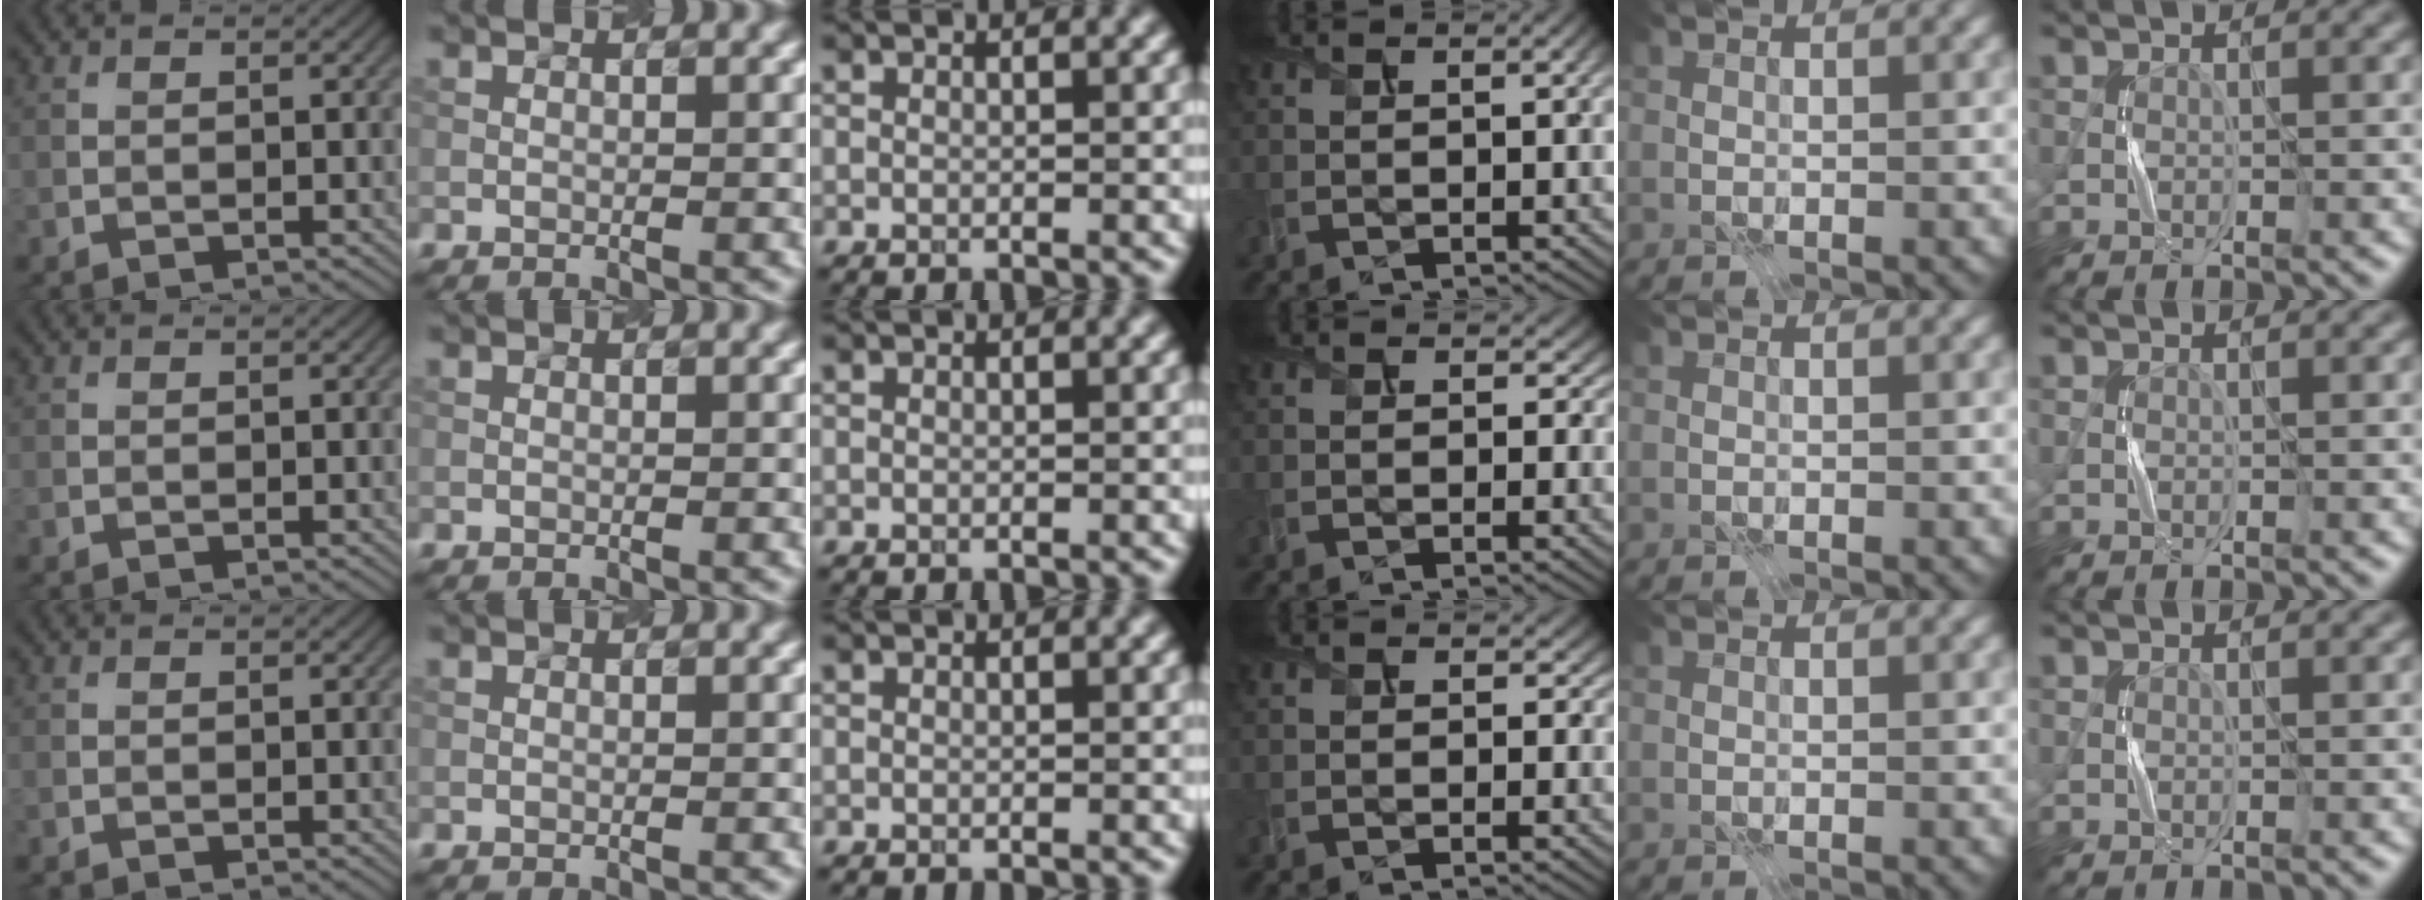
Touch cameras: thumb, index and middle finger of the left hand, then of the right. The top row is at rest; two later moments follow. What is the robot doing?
{"motion": "press", "object": "syringe"}